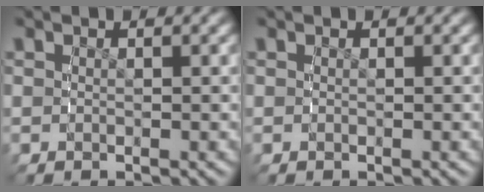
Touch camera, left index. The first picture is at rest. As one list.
[{"total": 0.0}]